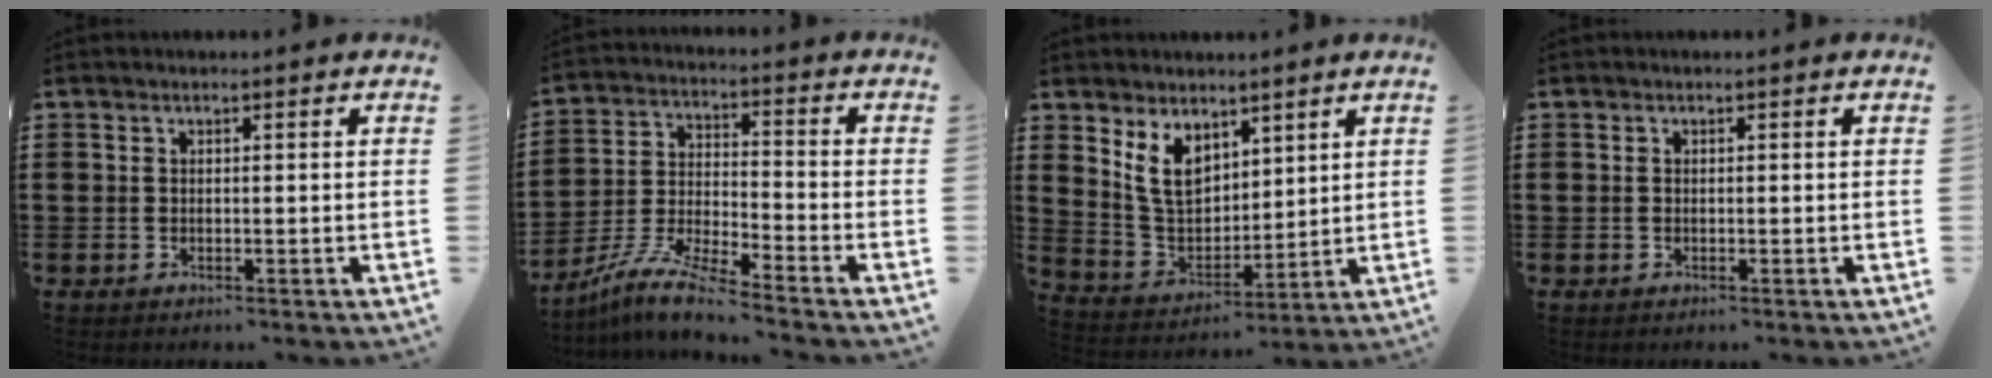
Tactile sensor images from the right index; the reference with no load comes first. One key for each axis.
{"total": 8.2, "fx": -7.5, "fy": -0.1, "fz": 3.1, "tx": -0.078, "ty": -0.007, "tz": -0.154}
{"total": 7.8, "fx": 4.3, "fy": 5.2, "fz": 4.0, "tx": -0.107, "ty": -0.002, "tz": 0.082}
{"total": 0.0}